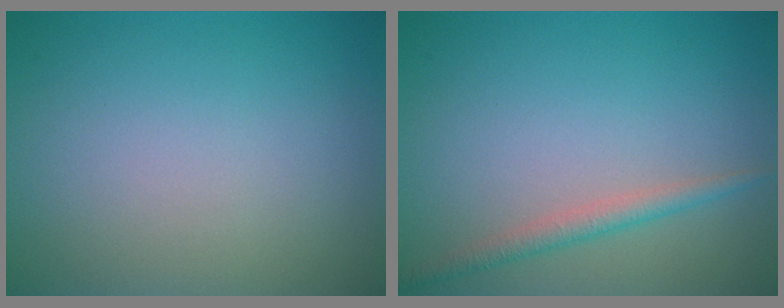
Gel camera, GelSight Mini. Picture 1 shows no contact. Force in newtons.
{"total": 1.8, "press": 1.8, "slide": 0.1}